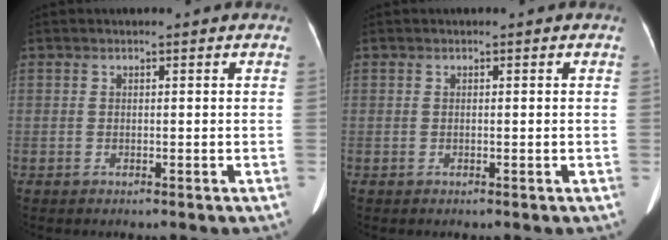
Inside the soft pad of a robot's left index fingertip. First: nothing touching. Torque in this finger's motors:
{"motor_torque": [-0.40, -0.34, -0.17, -0.03]}